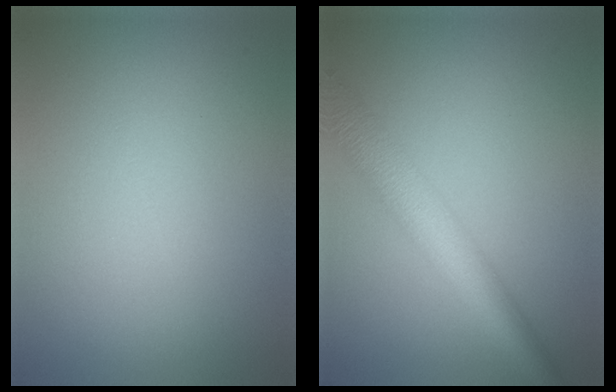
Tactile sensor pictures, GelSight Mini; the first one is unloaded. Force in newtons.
{"total": 6.3, "press": 6.3, "slide": 0.1}